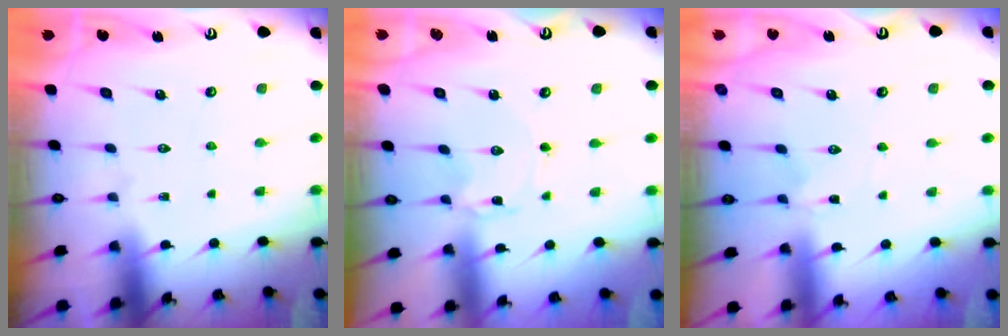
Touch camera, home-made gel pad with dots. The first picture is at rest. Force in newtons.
{"total": 0.6, "press": 0.6, "slide": 0.1}
{"total": 2.1, "press": 2.1, "slide": 0.2}